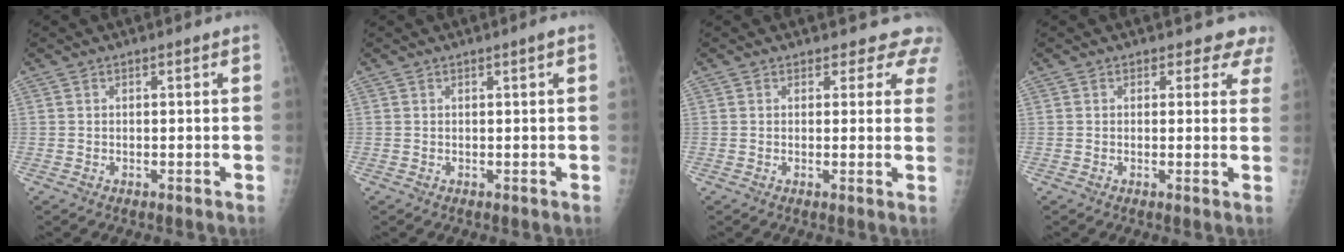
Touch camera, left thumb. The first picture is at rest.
{"total": 0.7, "force": [0.3, -0.2, 0.6], "torque": [-0.013, -0.001, 0.005]}
{"total": 5.4, "force": [4.7, 2.6, -0.3], "torque": [0.052, -0.021, 0.024]}
{"total": 4.1, "force": [3.4, 2.2, -0.1], "torque": [0.040, -0.016, 0.013]}